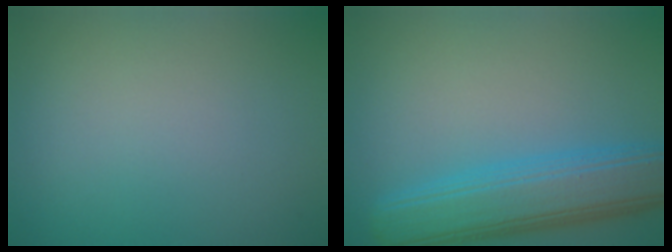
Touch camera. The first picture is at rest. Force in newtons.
{"total": 7.6, "press": 7.6, "slide": 0.1}